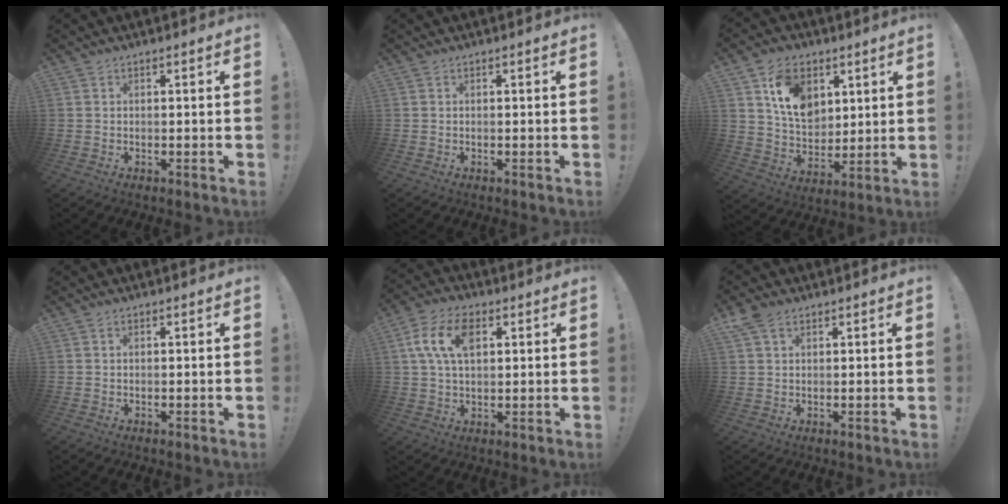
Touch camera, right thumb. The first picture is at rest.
{"total": 0.0}
{"total": 13.7, "force": [6.4, 9.8, 7.0], "torque": [-0.111, -0.021, 0.126]}
{"total": 0.0}
{"total": 11.5, "force": [3.8, 6.8, 8.5], "torque": [-0.153, 0.004, 0.067]}
{"total": 4.2, "force": [2.5, 2.4, 2.4], "torque": [-0.044, -0.006, 0.049]}